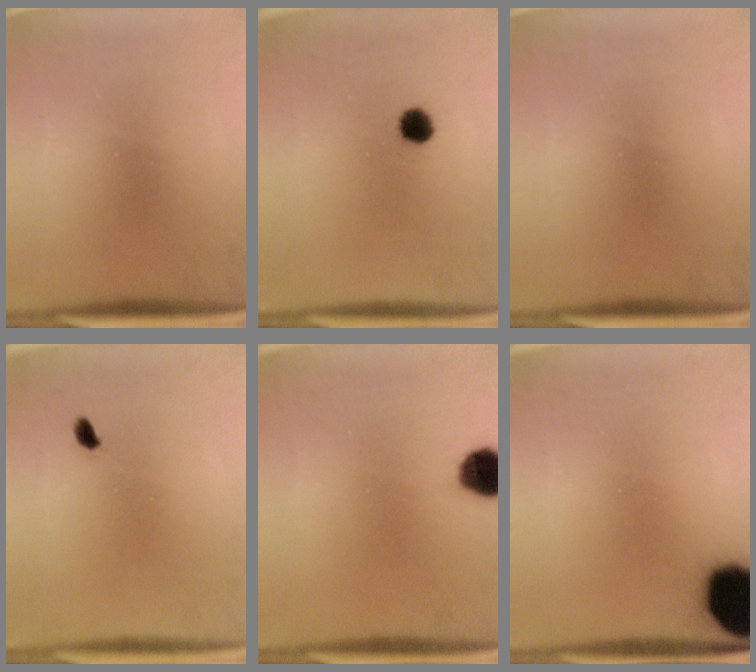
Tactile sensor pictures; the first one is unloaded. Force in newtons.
{"total": 3.7}
{"total": 0.0}
{"total": 1.4}
{"total": 7.2}
{"total": 18.7}